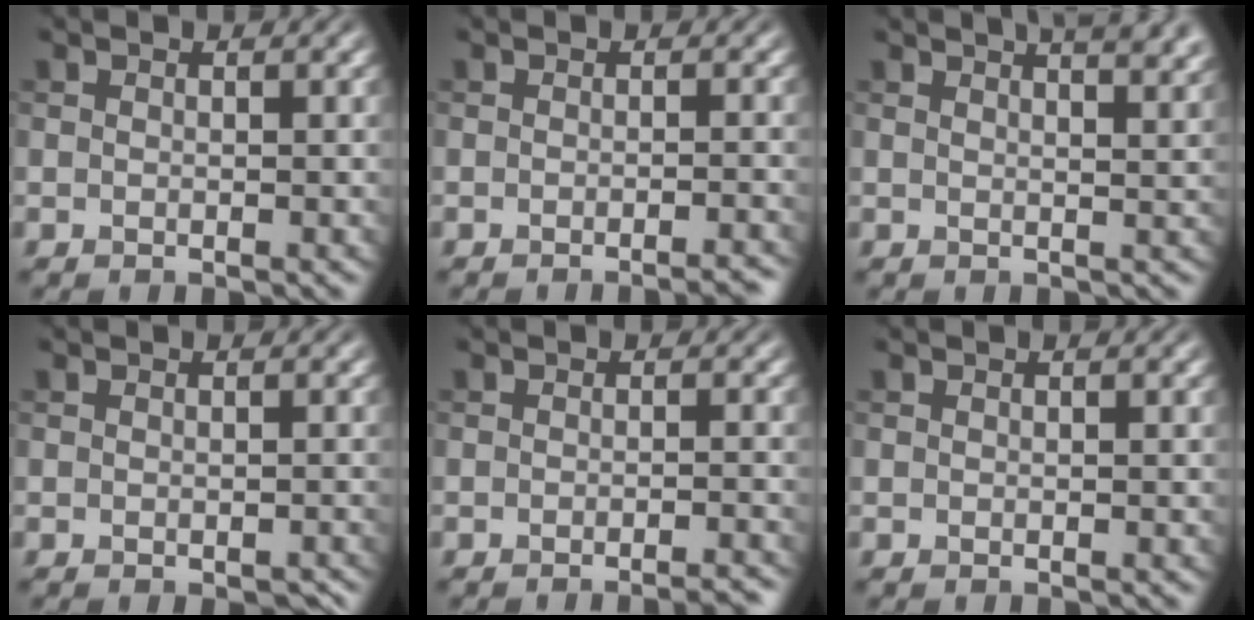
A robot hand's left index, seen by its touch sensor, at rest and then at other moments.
{"total": 2.3, "force": [-1.6, 0.5, 1.5], "torque": [-0.007, 0.004, -0.026]}
{"total": 8.2, "force": [5.3, 3.3, 5.3], "torque": [-0.018, 0.047, 0.034]}
{"total": 1.4, "force": [-0.8, 0.3, 1.1], "torque": [-0.011, -0.002, -0.006]}
{"total": 2.7, "force": [-2.0, 0.5, 1.7], "torque": [-0.011, 0.007, -0.032]}
{"total": 0.0}